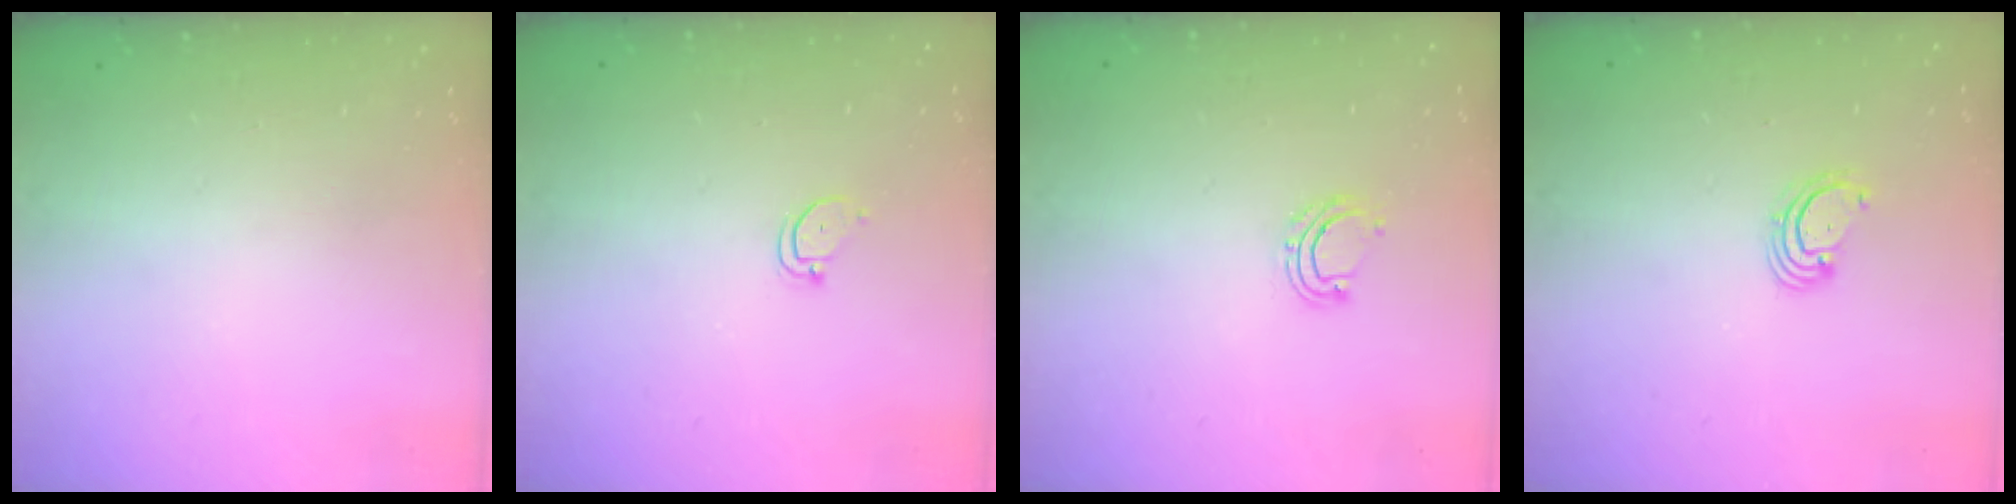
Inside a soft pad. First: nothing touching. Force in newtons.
{"total": 2.4, "press": 2.4, "slide": 0.2}
{"total": 6.3, "press": 6.2, "slide": 1.0}
{"total": 2.6, "press": 2.6, "slide": 0.3}